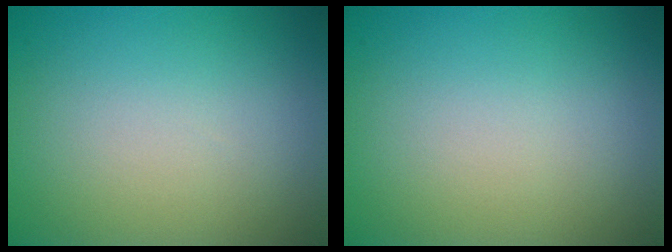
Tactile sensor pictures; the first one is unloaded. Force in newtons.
{"total": 0.0}